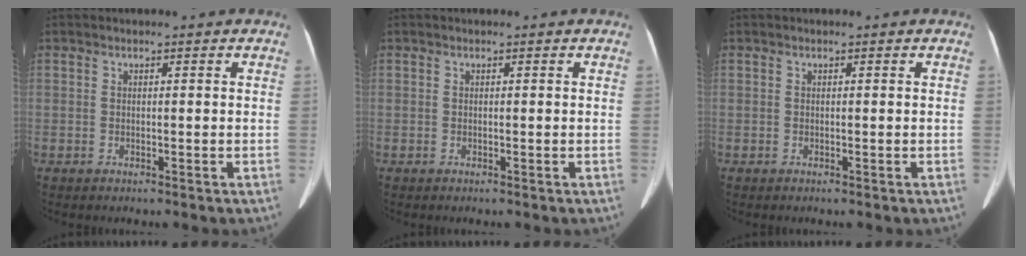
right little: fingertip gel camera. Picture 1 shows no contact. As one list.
[{"total": 0.0}, {"total": 0.0}]